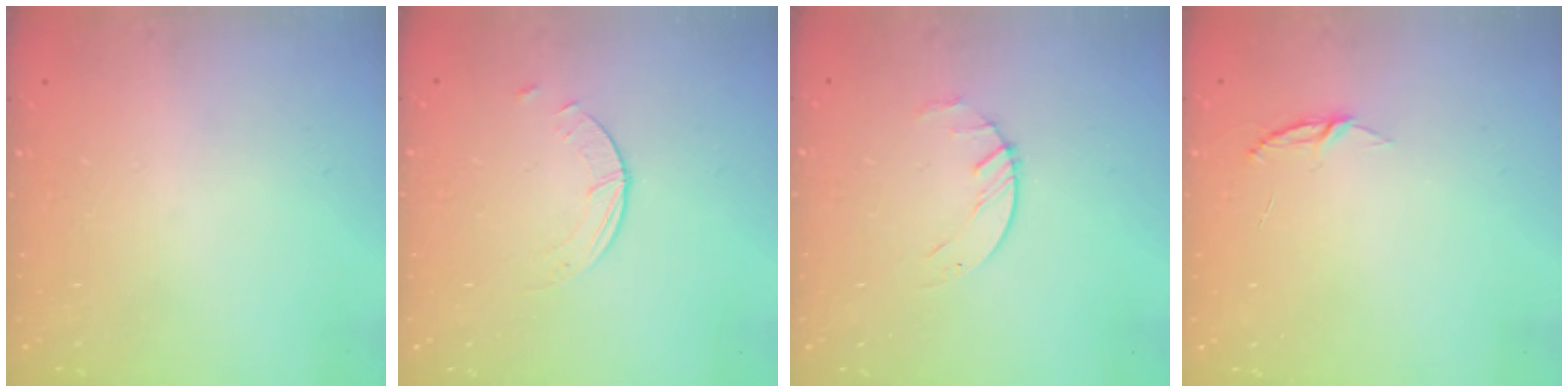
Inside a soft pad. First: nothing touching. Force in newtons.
{"total": 0.9, "press": 0.9, "slide": 0.2}
{"total": 2.2, "press": 2.2, "slide": 0.4}
{"total": 3.9, "press": 3.8, "slide": 0.4}